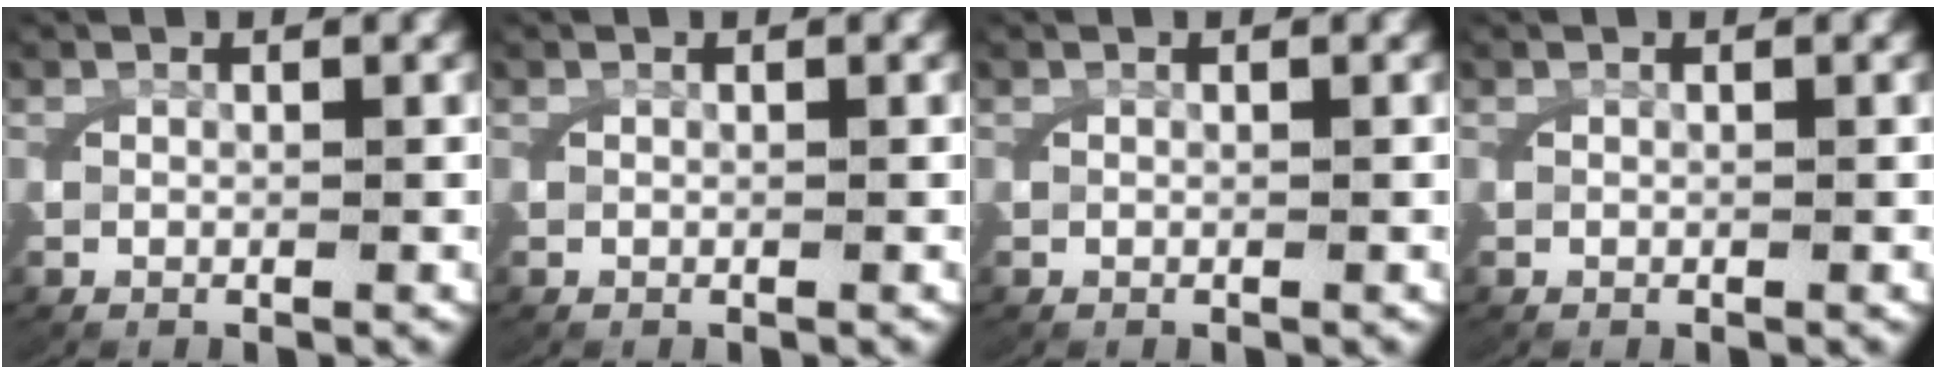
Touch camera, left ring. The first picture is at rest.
{"total": 0.0}
{"total": 0.0}
{"total": 0.0}